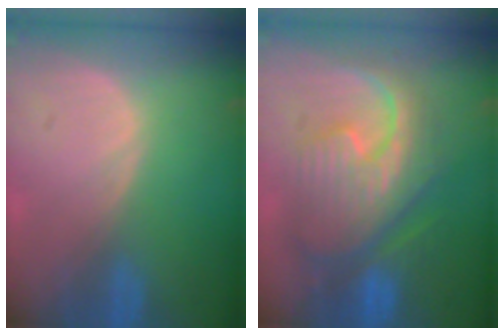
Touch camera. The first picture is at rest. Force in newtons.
{"total": 12.1, "press": 12.0, "slide": 1.4}